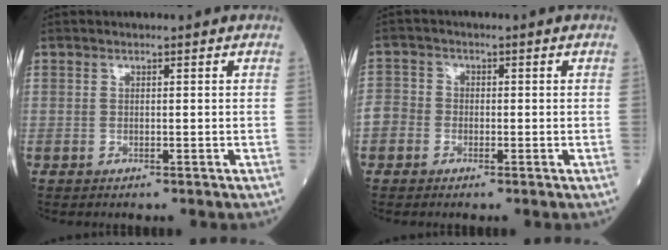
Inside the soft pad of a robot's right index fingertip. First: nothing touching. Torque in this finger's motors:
{"motor_torque": [0.59, -0.10, 0.10, 0.03]}